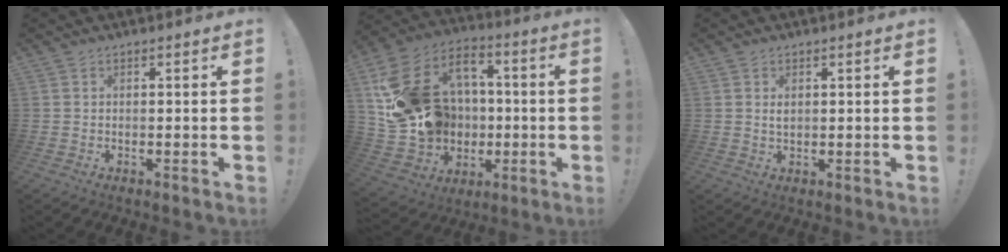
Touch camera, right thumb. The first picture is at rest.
{"total": 21.8, "force": [2.0, 18.2, 11.9], "torque": [-0.220, 0.002, 0.074]}
{"total": 1.3, "force": [0.4, 0.9, 0.9], "torque": [-0.008, -0.003, 0.005]}